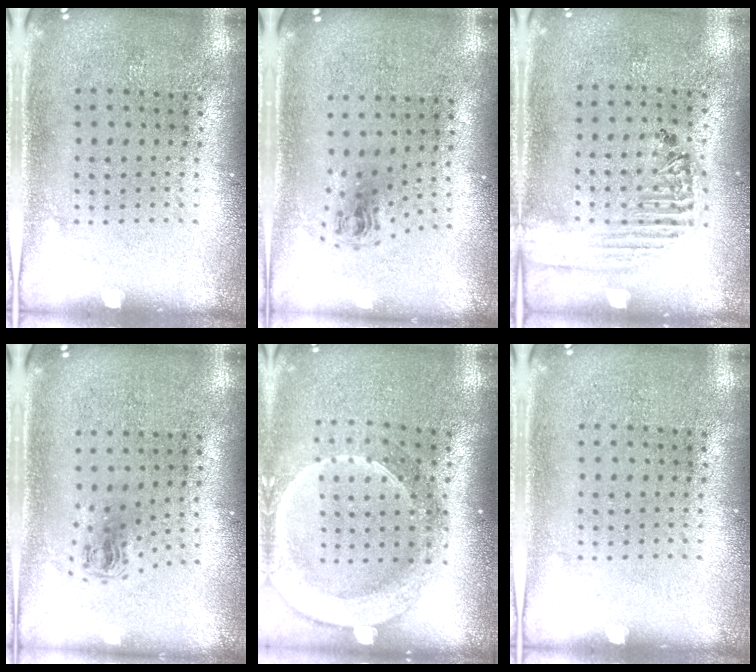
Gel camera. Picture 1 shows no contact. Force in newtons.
{"total": 0.8, "press": 0.4, "slide": 0.7}
{"total": 1.8, "press": 1.7, "slide": 0.7}
{"total": 0.6, "press": 0.3, "slide": 0.6}
{"total": 2.4, "press": 1.9, "slide": 1.4}
{"total": 0.0}